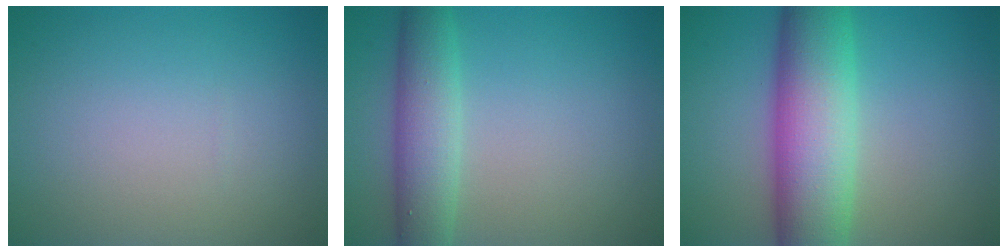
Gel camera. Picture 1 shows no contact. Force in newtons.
{"total": 4.8, "press": 4.8, "slide": 0.2}
{"total": 10.1, "press": 10.1, "slide": 0.3}